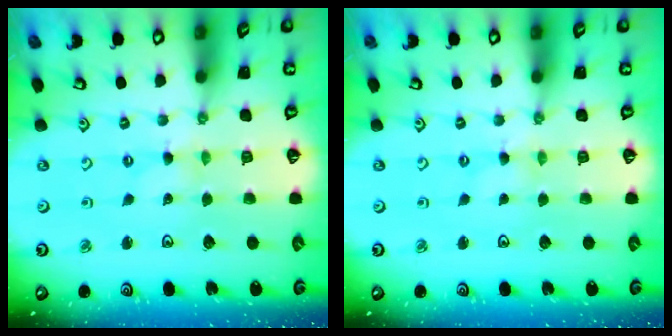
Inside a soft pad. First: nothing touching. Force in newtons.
{"total": 1.0, "press": 1.0, "slide": 0.2}